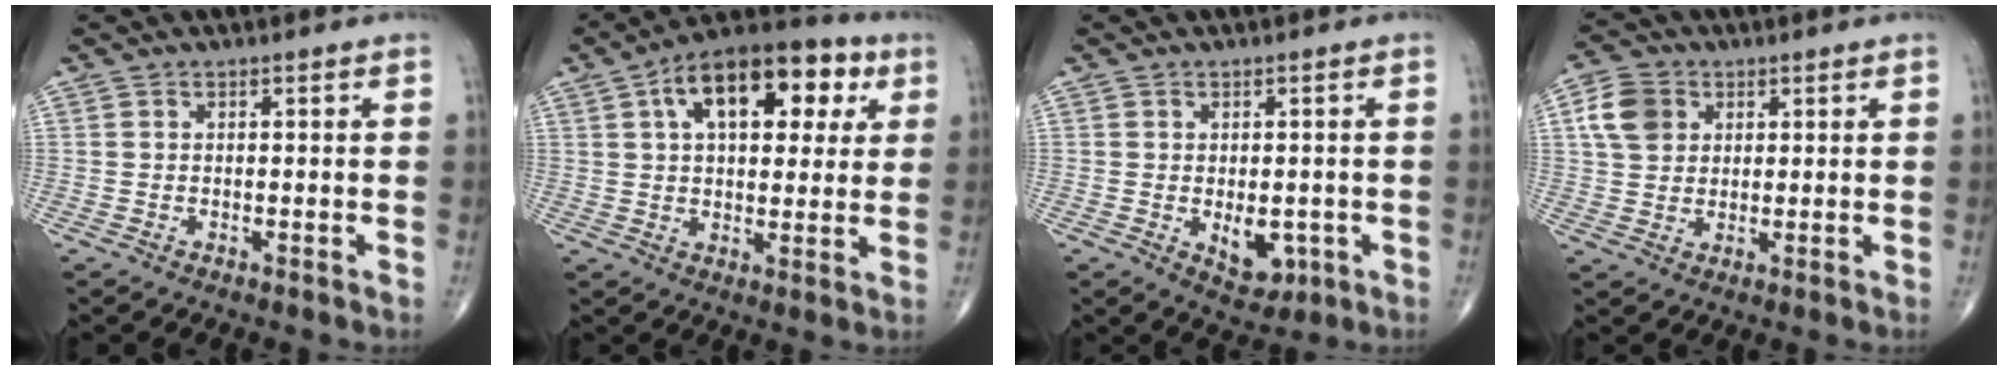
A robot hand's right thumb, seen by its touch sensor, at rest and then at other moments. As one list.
[{"total": 18.5, "force": [6.6, 9.9, 14.2], "torque": [-0.177, 0.015, 0.092]}, {"total": 5.7, "force": [-1.3, 3.5, 4.3], "torque": [-0.039, -0.005, -0.006]}, {"total": 7.3, "force": [2.2, 5.8, 3.8], "torque": [-0.056, 0.002, 0.038]}]